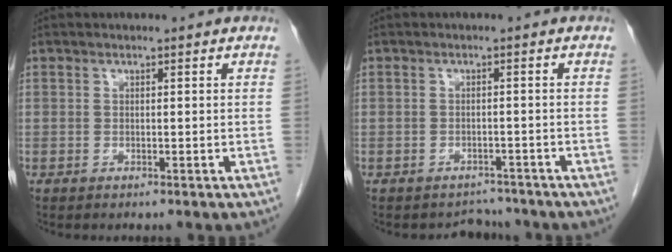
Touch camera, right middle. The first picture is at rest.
{"total": 2.7, "force": [-2.4, 1.2, -0.6], "torque": [0.007, 0.007, -0.032]}